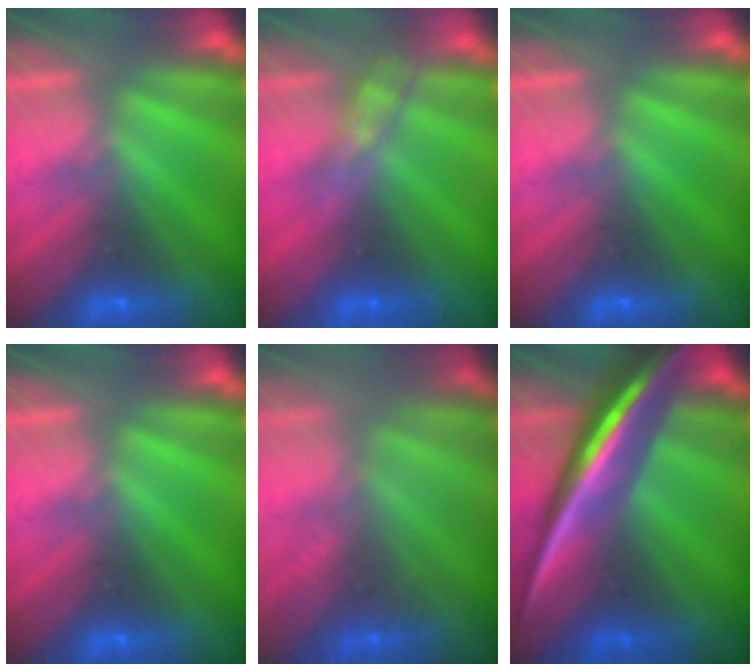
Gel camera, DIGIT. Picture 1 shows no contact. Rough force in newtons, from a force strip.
{"total": 2.7}
{"total": 0.0}
{"total": 0.0}
{"total": 2.5}
{"total": 10.8}